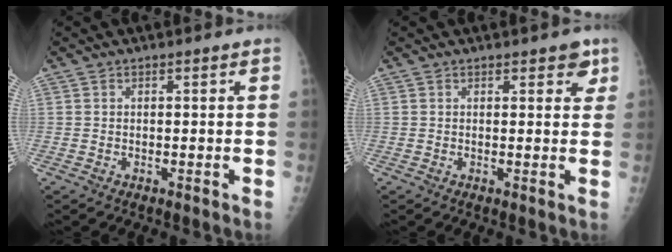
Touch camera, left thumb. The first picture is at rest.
{"total": 2.7, "force": [1.5, 1.4, 1.7], "torque": [0.006, -0.003, 0.013]}